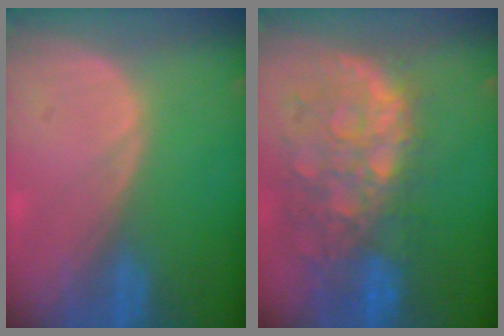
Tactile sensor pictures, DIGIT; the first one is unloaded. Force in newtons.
{"total": 11.7, "press": 9.9, "slide": 6.3}